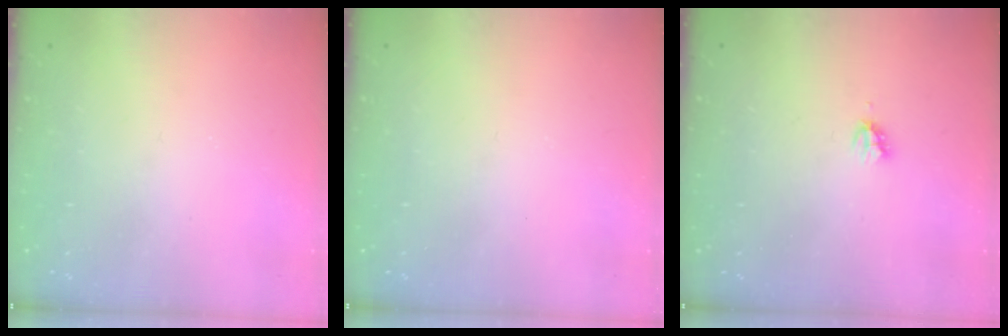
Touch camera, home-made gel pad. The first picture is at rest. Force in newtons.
{"total": 0.0}
{"total": 2.2, "press": 2.2, "slide": 0.3}